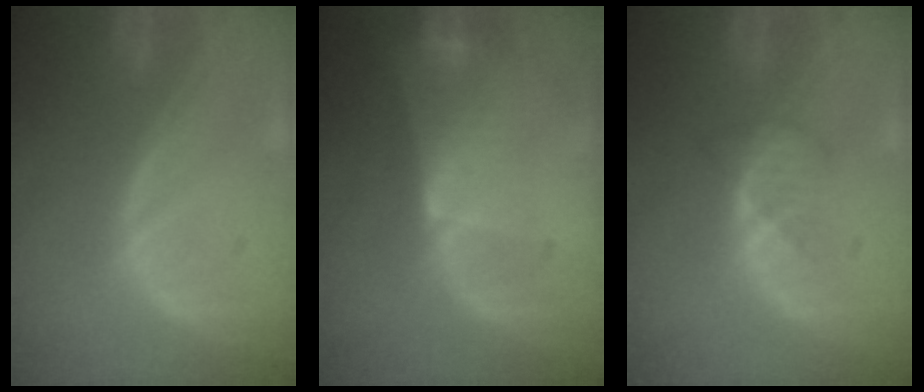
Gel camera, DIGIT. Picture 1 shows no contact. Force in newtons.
{"total": 6.7, "press": 5.9, "slide": 3.1}
{"total": 2.5, "press": 2.5, "slide": 0.3}